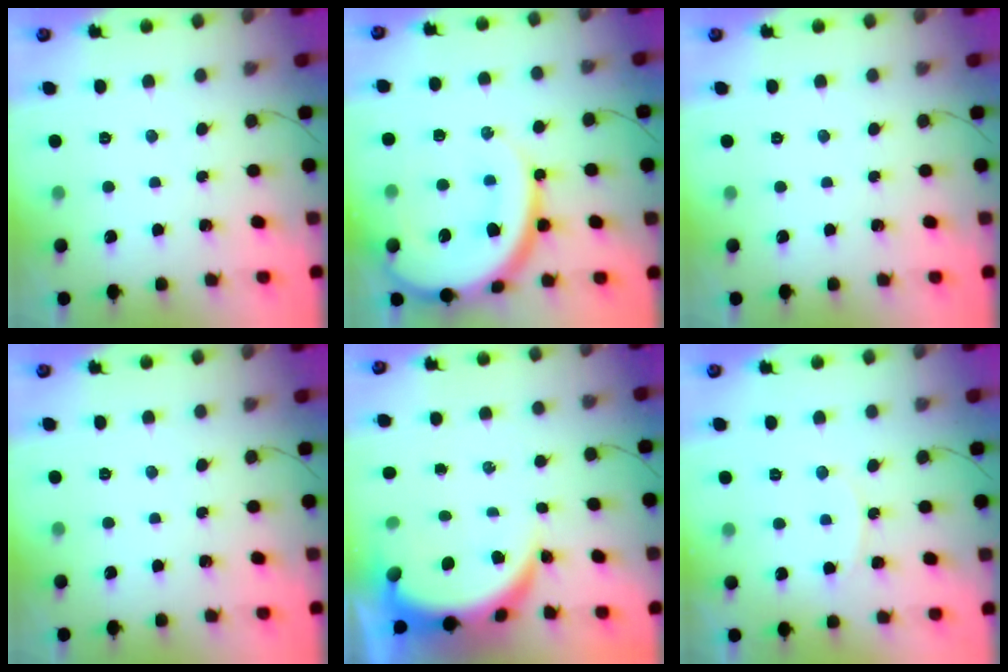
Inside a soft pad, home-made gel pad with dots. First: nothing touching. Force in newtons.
{"total": 23.5, "press": 23.5, "slide": 1.9}
{"total": 0.0}
{"total": 0.0}
{"total": 7.7, "press": 7.7, "slide": 0.7}
{"total": 7.4, "press": 7.2, "slide": 1.7}